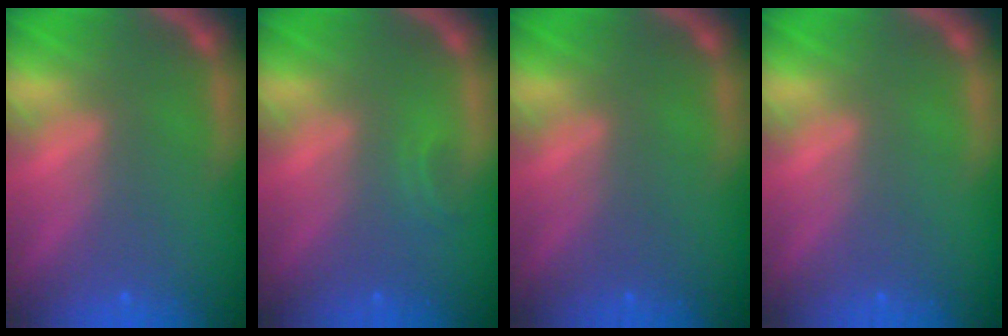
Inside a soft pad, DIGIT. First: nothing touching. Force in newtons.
{"total": 0.9}
{"total": 0.0}
{"total": 0.0}